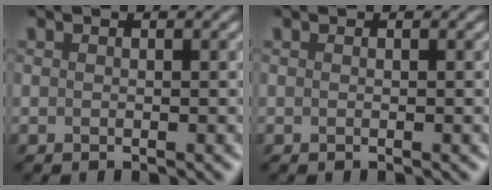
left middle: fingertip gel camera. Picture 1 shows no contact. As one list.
[{"total": 0.0}]